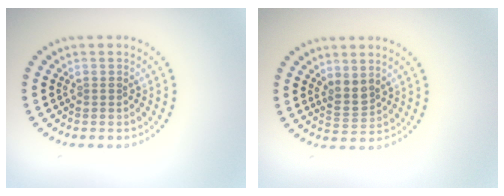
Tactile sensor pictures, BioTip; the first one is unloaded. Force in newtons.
{"total": 1.9, "press": 1.5, "slide": 1.1}